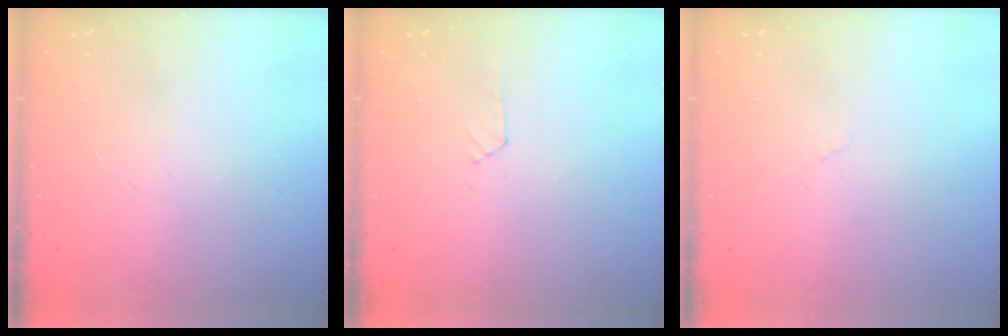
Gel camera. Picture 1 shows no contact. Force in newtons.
{"total": 2.8, "press": 2.7, "slide": 0.5}
{"total": 3.1, "press": 3.1, "slide": 0.5}